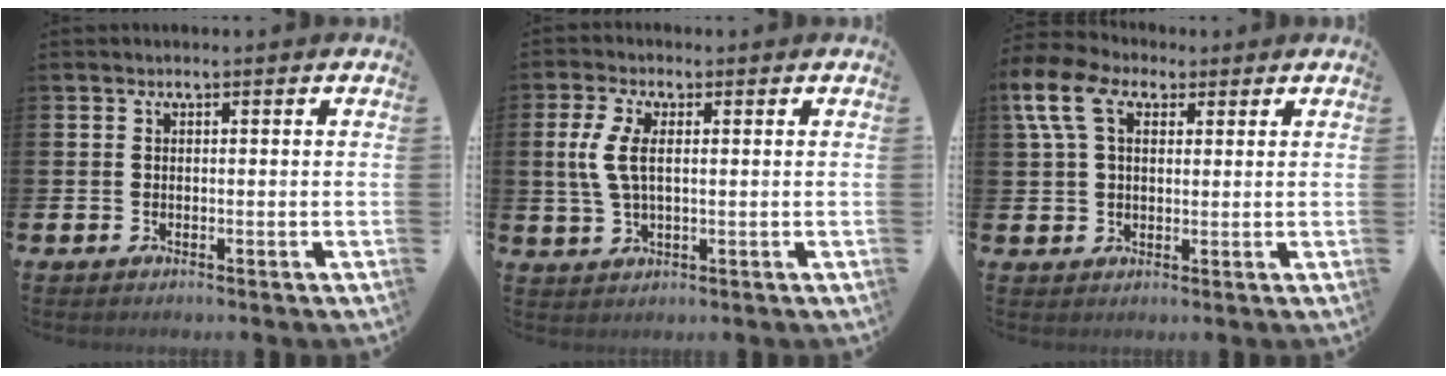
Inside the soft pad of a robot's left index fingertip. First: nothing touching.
{"total": 5.2, "force": [1.4, 2.4, 4.4], "torque": [-0.108, 0.010, 0.022]}
{"total": 7.6, "force": [4.5, 4.6, 3.9], "torque": [-0.097, 0.001, 0.084]}